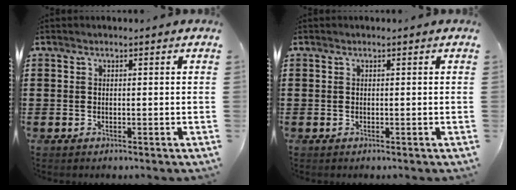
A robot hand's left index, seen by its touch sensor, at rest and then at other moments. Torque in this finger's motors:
{"motor_torque": [0.00, 0.00, 0.00, -0.01]}